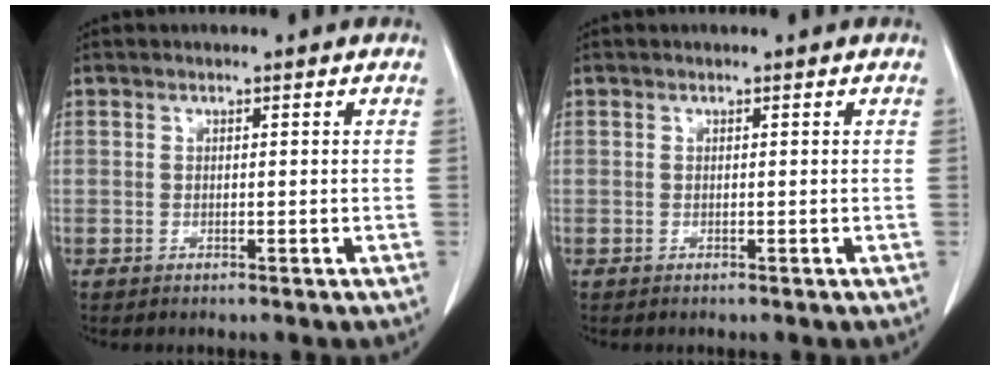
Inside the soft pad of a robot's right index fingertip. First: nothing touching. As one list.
[{"total": 0.0}]